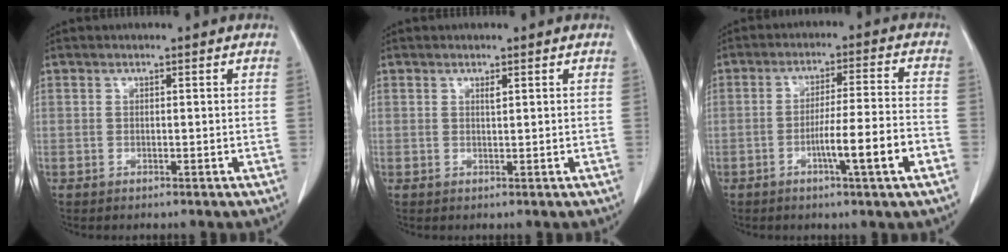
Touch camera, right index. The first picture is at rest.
{"total": 0.6, "force": [0.4, 0.0, 0.5], "torque": [-0.011, -0.002, 0.007]}
{"total": 9.1, "force": [-3.7, -0.5, 8.3], "torque": [-0.135, 0.000, -0.057]}